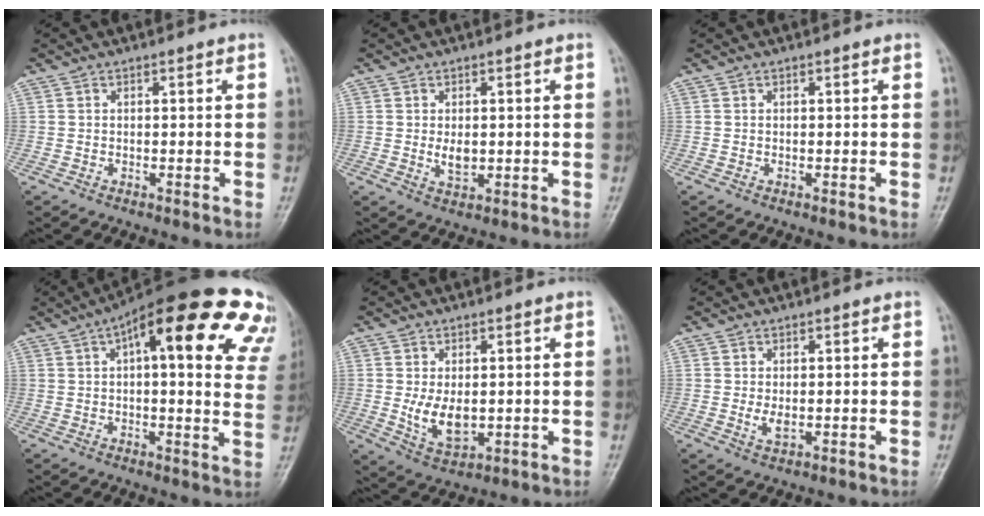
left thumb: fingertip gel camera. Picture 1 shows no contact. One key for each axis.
{"total": 3.2, "fx": 0.2, "fy": 2.0, "fz": 2.5, "tx": -0.034, "ty": -0.007, "tz": 0.007}
{"total": 0.0}
{"total": 27.9, "fx": 13.5, "fy": 9.0, "fz": 22.7, "tx": -0.246, "ty": 0.024, "tz": 0.166}
{"total": 6.9, "fx": 0.0, "fy": 4.2, "fz": 5.4, "tx": -0.084, "ty": -0.017, "tz": 0.014}
{"total": 2.5, "fx": 0.1, "fy": 1.5, "fz": 2.0, "tx": -0.034, "ty": -0.008, "tz": 0.005}